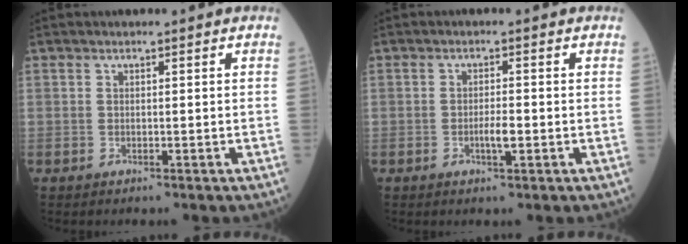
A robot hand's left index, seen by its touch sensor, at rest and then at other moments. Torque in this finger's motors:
{"motor_torque": [0.45, 0.20, 0.07, 0.02]}